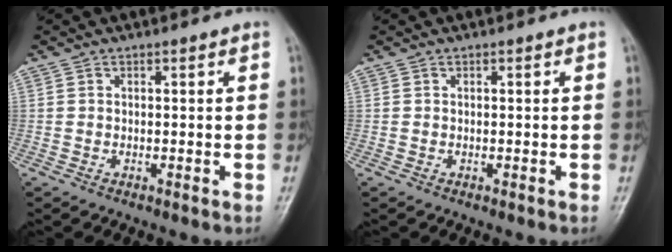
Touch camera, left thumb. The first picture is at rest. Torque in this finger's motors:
{"motor_torque": [-0.05, 0.06, -0.10, -0.03, 0.00]}